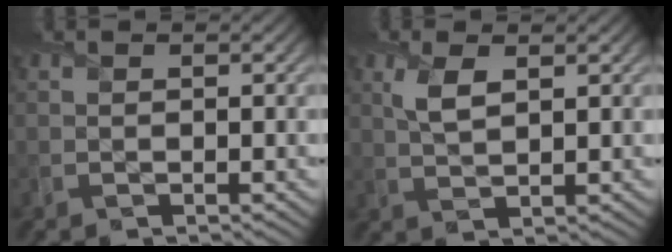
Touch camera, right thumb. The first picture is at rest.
{"total": 3.4, "force": [1.4, 1.4, 2.7], "torque": [-0.066, 0.003, 0.029]}